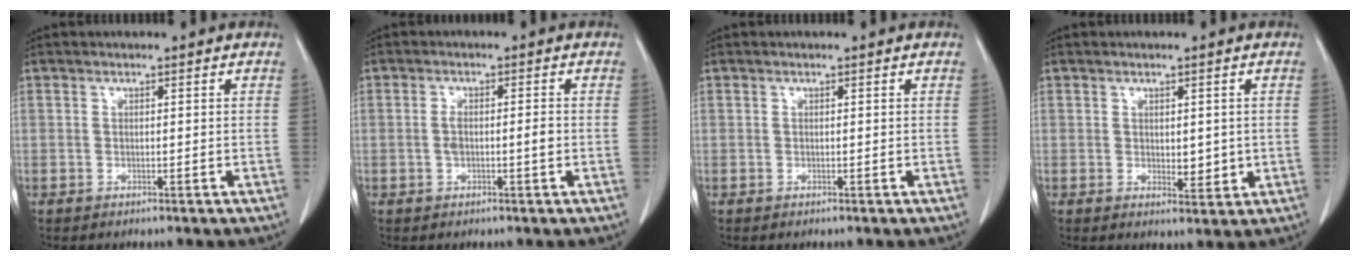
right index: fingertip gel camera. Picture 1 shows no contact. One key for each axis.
{"total": 3.1, "fx": -0.5, "fy": 0.8, "fz": 2.9, "tx": -0.061, "ty": 0.005, "tz": -0.006}
{"total": 0.0}
{"total": 3.2, "fx": 0.1, "fy": 1.5, "fz": 2.8, "tx": -0.038, "ty": -0.007, "tz": 0.009}